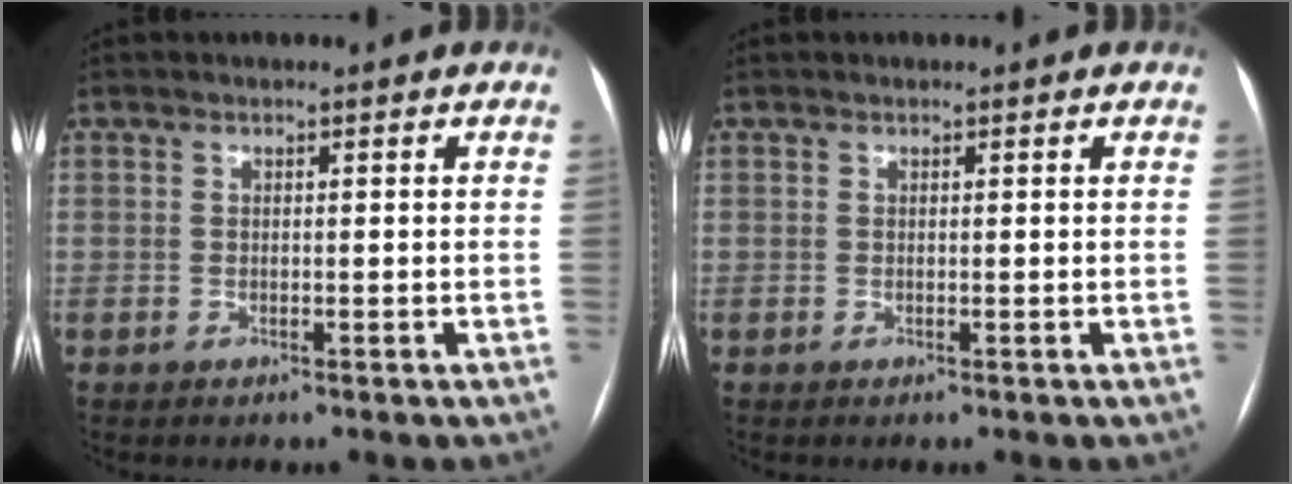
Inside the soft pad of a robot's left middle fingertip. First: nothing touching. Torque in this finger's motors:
{"motor_torque": [-0.09, 0.04, -0.02, 0.01]}